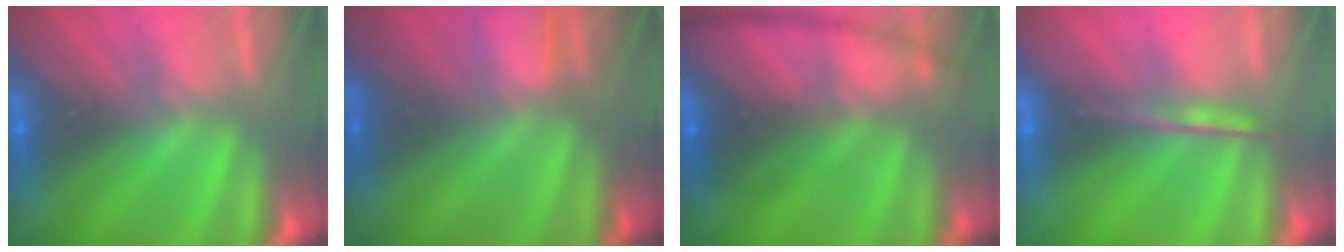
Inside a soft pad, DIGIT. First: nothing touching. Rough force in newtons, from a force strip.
{"total": 1.3}
{"total": 5.8}
{"total": 4.6}